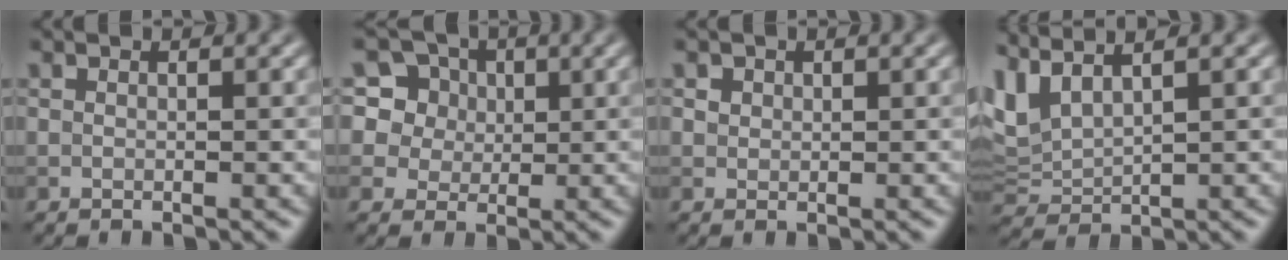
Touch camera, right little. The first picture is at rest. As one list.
[{"total": 10.9, "force": [5.2, 8.7, 4.0], "torque": [-0.113, 0.034, 0.082]}, {"total": 1.4, "force": [0.8, 1.1, 0.4], "torque": [-0.008, -0.005, 0.017]}, {"total": 4.1, "force": [2.9, 1.5, 2.5], "torque": [-0.072, 0.008, 0.066]}]